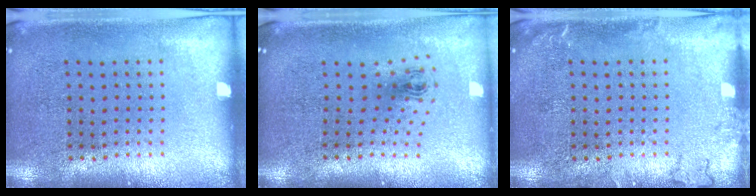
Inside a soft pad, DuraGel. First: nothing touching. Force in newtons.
{"total": 0.9, "press": 0.4, "slide": 0.8}
{"total": 1.3, "press": 1.3, "slide": 0.3}